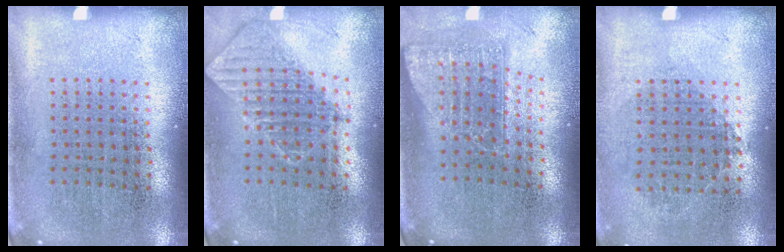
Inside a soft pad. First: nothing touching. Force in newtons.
{"total": 0.9, "press": 0.9, "slide": 0.1}
{"total": 1.7, "press": 1.2, "slide": 1.1}
{"total": 0.8, "press": 0.7, "slide": 0.4}